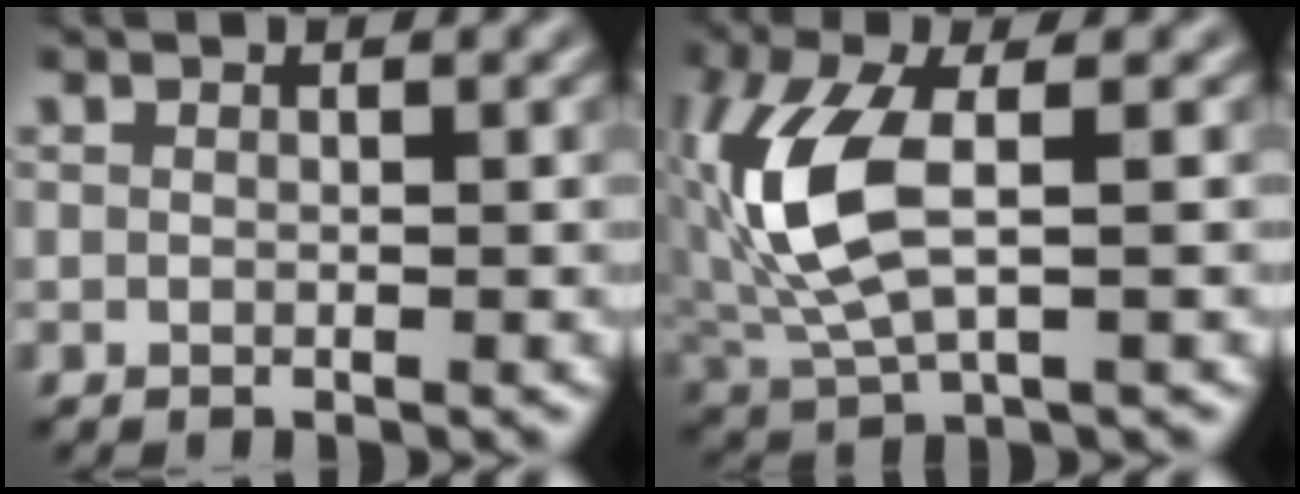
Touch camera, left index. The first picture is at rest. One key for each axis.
{"total": 7.5, "fx": 0.7, "fy": 3.3, "fz": 6.7, "tx": -0.166, "ty": -0.001, "tz": 0.016}